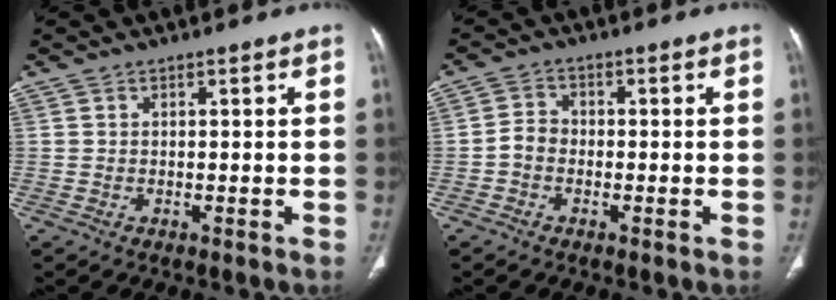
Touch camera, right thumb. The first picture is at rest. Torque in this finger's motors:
{"motor_torque": [0.17, 0.03, 0.35, -0.88, 0.18]}